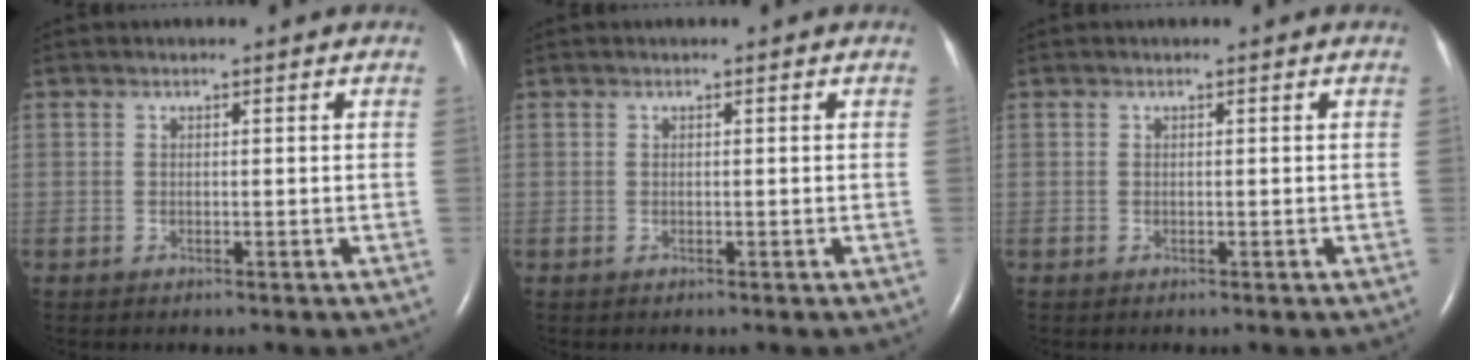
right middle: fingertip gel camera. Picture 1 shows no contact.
{"total": 0.0}
{"total": 0.0}